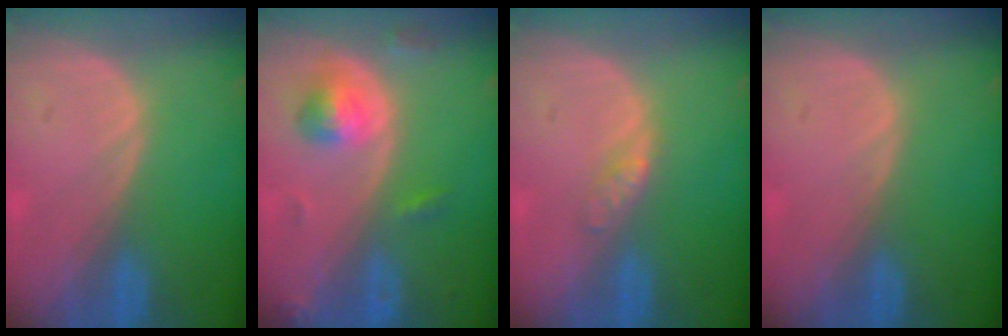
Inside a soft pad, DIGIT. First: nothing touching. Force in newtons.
{"total": 4.8, "press": 4.8, "slide": 0.7}
{"total": 2.0, "press": 2.0, "slide": 0.1}
{"total": 0.0}